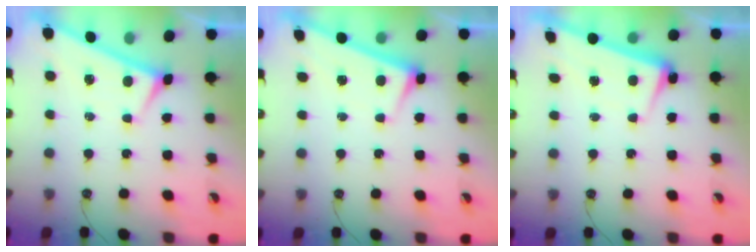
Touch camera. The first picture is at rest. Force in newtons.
{"total": 2.9, "press": 2.9, "slide": 0.1}
{"total": 2.2, "press": 2.0, "slide": 0.9}